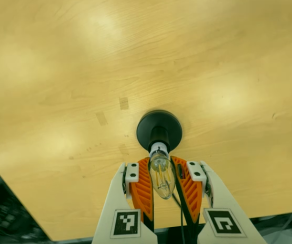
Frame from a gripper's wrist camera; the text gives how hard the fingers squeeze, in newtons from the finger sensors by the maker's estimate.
{"total": 21.4, "left": 20.1, "right": 22.7}